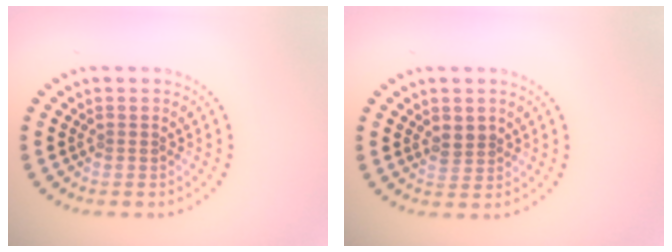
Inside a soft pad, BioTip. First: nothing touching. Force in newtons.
{"total": 1.6, "press": 1.5, "slide": 0.6}